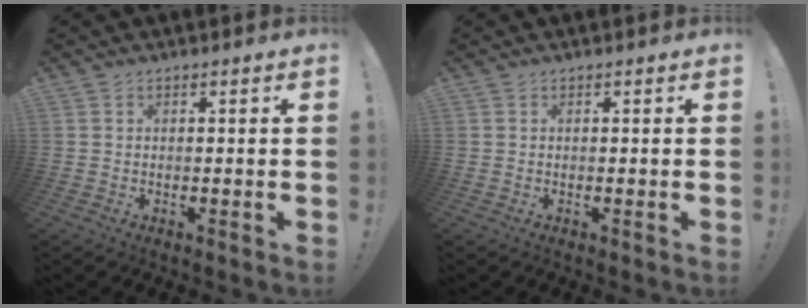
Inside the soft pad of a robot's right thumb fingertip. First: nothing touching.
{"total": 0.0}